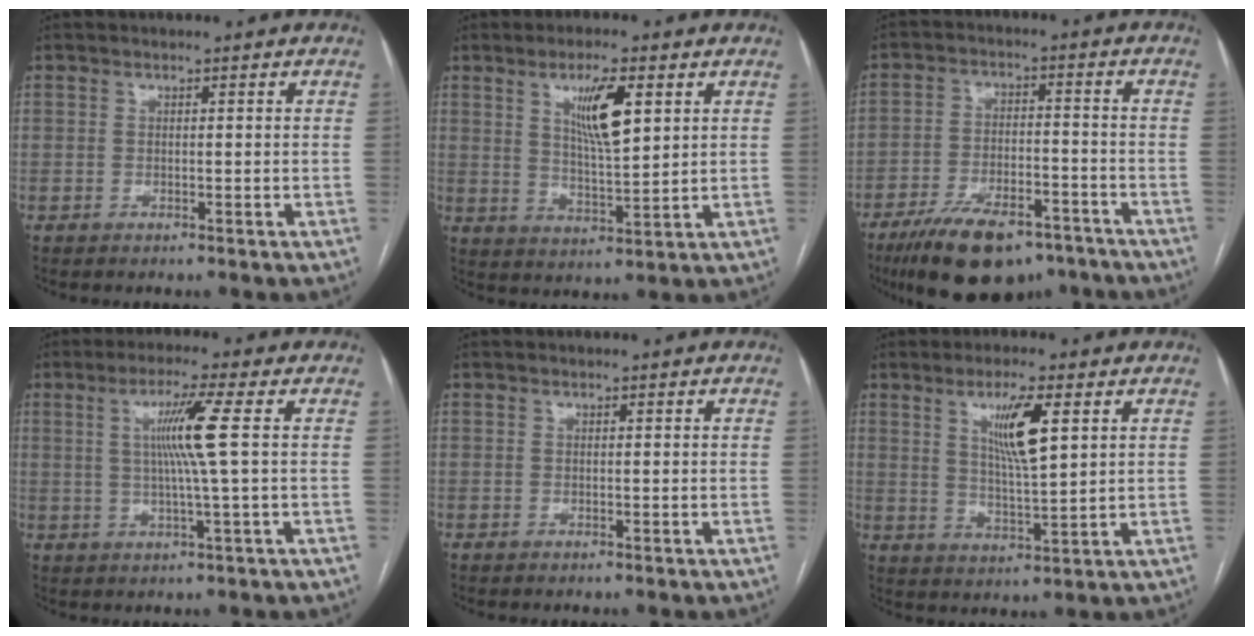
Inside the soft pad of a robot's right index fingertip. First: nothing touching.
{"total": 8.4, "force": [3.5, 2.0, 7.4], "torque": [-0.132, -0.002, 0.064]}
{"total": 15.0, "force": [-11.2, 5.5, 8.4], "torque": [-0.144, -0.002, -0.179]}
{"total": 7.0, "force": [1.2, -1.6, 6.7], "torque": [-0.127, 0.001, 0.028]}
{"total": 0.0}
{"total": 7.7, "force": [3.1, 0.6, 7.0], "torque": [-0.131, -0.006, 0.057]}